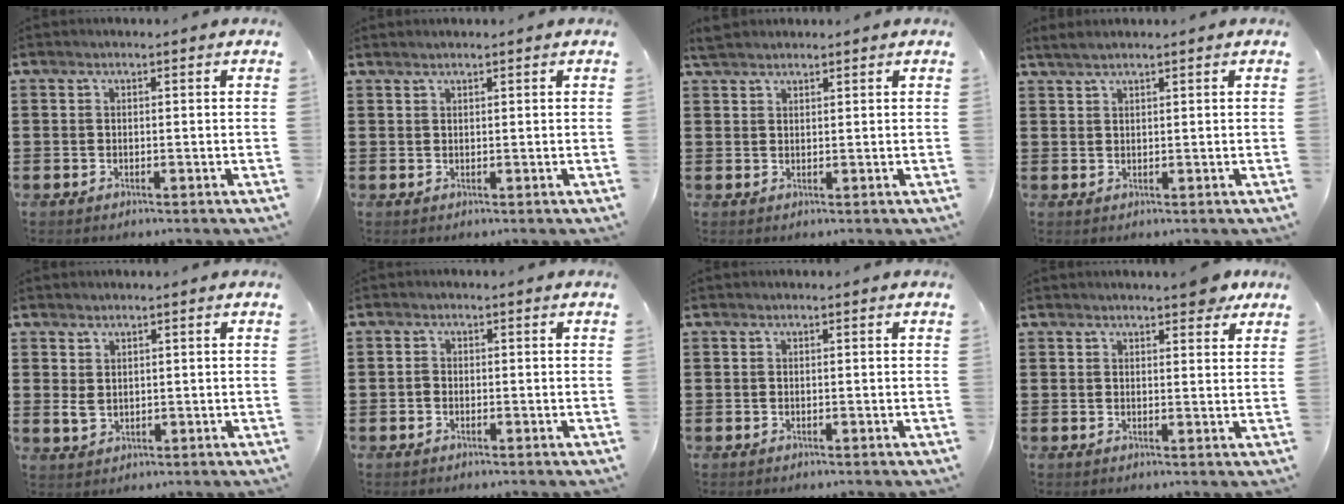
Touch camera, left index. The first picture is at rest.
{"total": 0.6, "force": [0.5, 0.1, 0.2], "torque": [-0.005, -0.001, 0.010]}
{"total": 1.8, "force": [1.7, 0.5, 0.3], "torque": [-0.011, 0.002, 0.034]}
{"total": 1.4, "force": [1.2, 0.1, 0.8], "torque": [-0.018, 0.002, 0.022]}
{"total": 2.8, "force": [1.0, 2.0, 1.7], "torque": [-0.044, 0.000, 0.017]}
{"total": 1.0, "force": [-0.4, 0.8, 0.5], "torque": [-0.013, 0.000, -0.007]}
{"total": 0.0}
{"total": 3.8, "force": [3.3, 1.0, 1.8], "torque": [-0.018, -0.009, 0.056]}